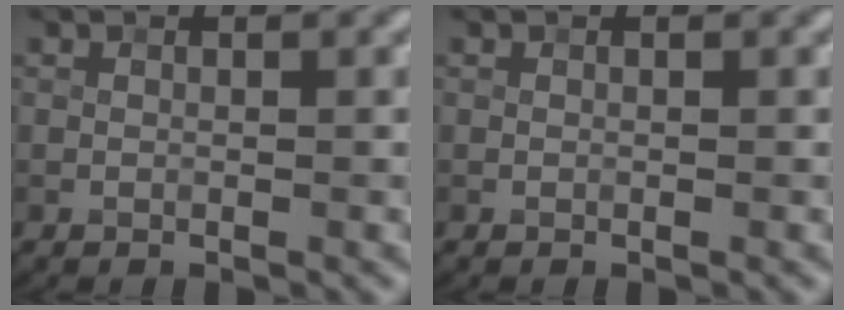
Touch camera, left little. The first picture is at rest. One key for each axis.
{"total": 0.0}